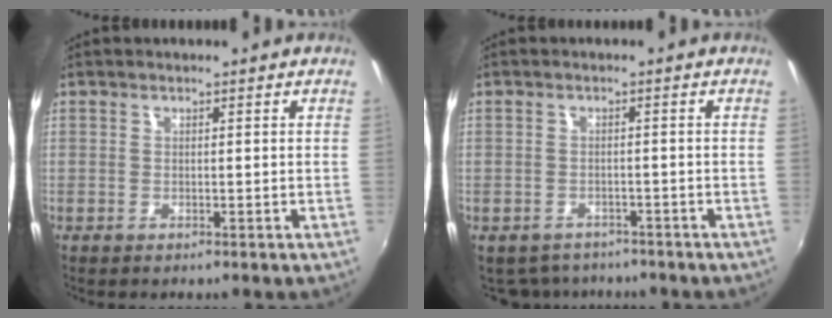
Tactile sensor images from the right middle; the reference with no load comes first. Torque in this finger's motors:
{"motor_torque": [0.67, -1.35, -0.03, -0.01]}